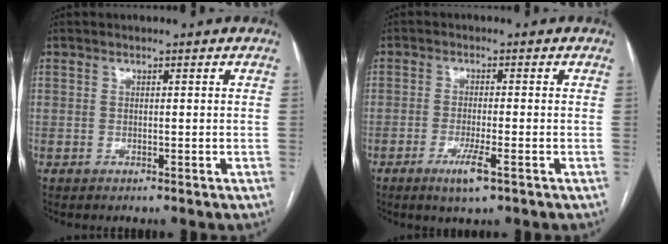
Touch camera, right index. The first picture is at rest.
{"total": 4.3, "force": [-2.2, 0.1, 3.7], "torque": [-0.069, -0.010, -0.040]}